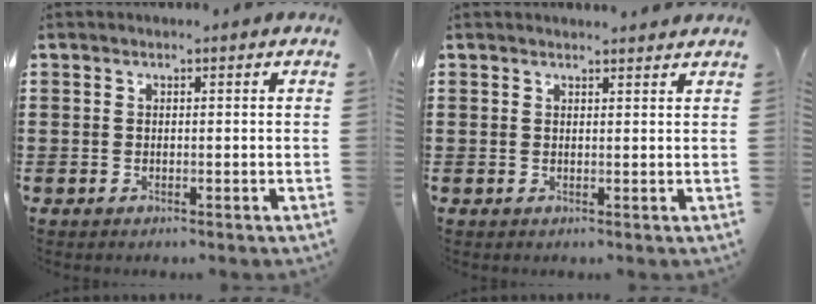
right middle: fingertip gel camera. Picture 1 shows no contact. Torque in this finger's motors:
{"motor_torque": [-0.41, 0.35, -0.02, 0.01]}